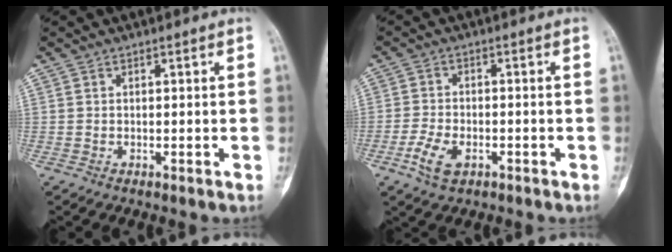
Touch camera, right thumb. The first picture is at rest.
{"total": 5.5, "force": [-2.5, 3.0, 3.8], "torque": [-0.078, 0.005, -0.048]}